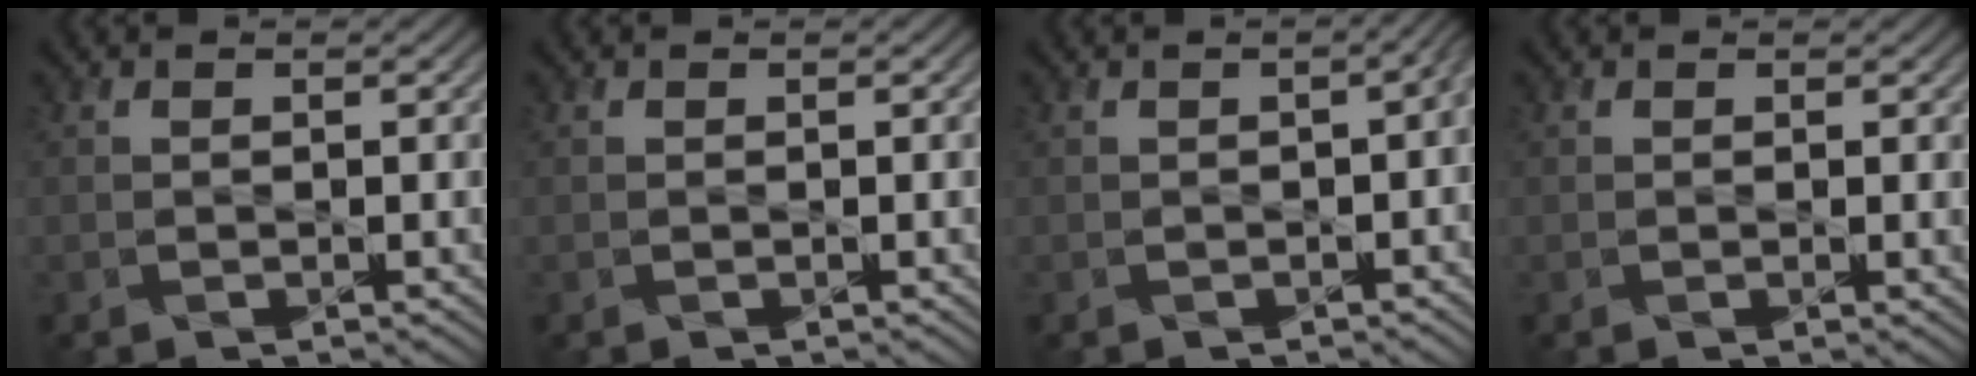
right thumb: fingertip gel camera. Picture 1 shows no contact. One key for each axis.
{"total": 0.0}
{"total": 3.2, "fx": -0.5, "fy": 1.4, "fz": 2.8, "tx": -0.033, "ty": -0.005, "tz": 0.000}
{"total": 0.6, "fx": 0.2, "fy": 0.1, "fz": 0.5, "tx": -0.006, "ty": -0.005, "tz": 0.005}